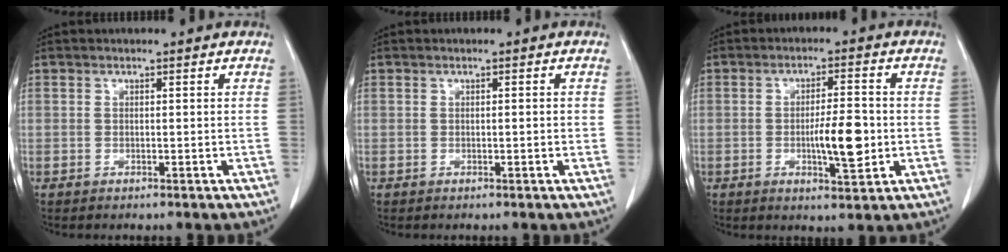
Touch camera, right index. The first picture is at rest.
{"total": 0.7, "force": [0.0, 0.1, 0.7], "torque": [-0.012, 0.000, 0.002]}
{"total": 6.9, "force": [-1.1, 1.5, 6.7], "torque": [-0.111, -0.002, -0.016]}